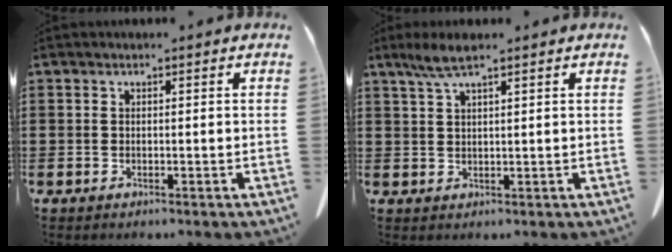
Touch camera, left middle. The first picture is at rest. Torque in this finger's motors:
{"motor_torque": [0.21, -0.07, 0.11, 0.03]}